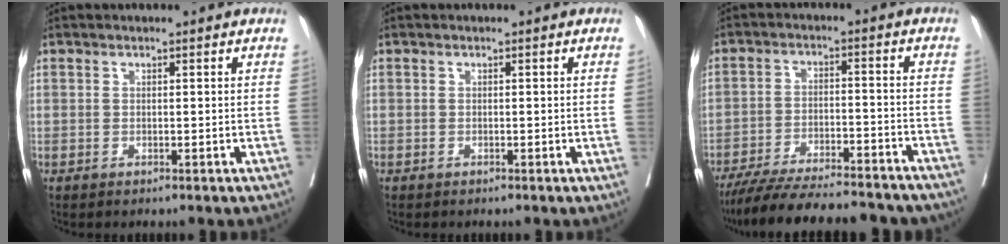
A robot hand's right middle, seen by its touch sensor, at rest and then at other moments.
{"total": 0.0}
{"total": 20.5, "force": [-18.3, 3.1, 8.7], "torque": [-0.136, -0.017, -0.263]}